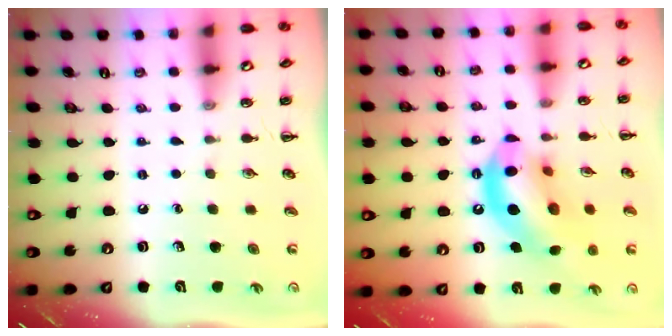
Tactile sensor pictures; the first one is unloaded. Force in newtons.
{"total": 16.6, "press": 16.2, "slide": 3.6}